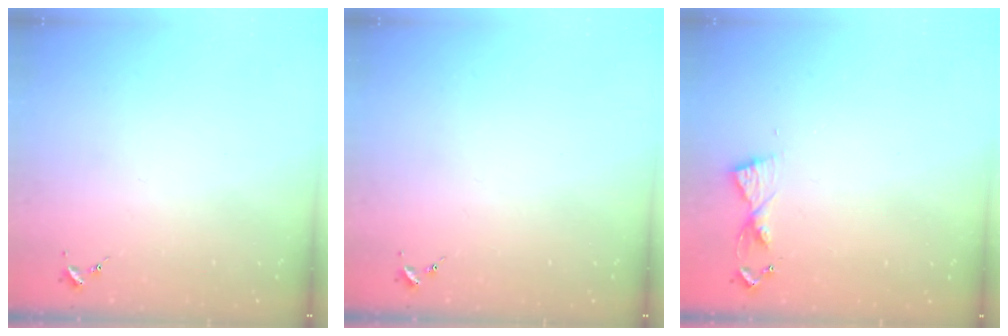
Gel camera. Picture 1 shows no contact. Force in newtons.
{"total": 0.0}
{"total": 5.5, "press": 5.4, "slide": 0.6}